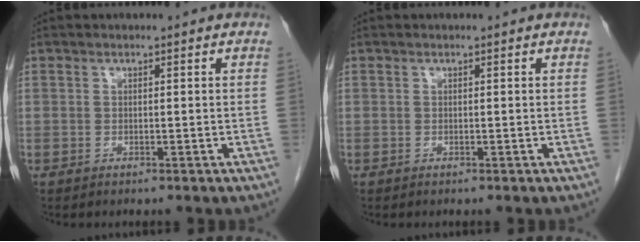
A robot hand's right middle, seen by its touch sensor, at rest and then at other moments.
{"total": 0.0}